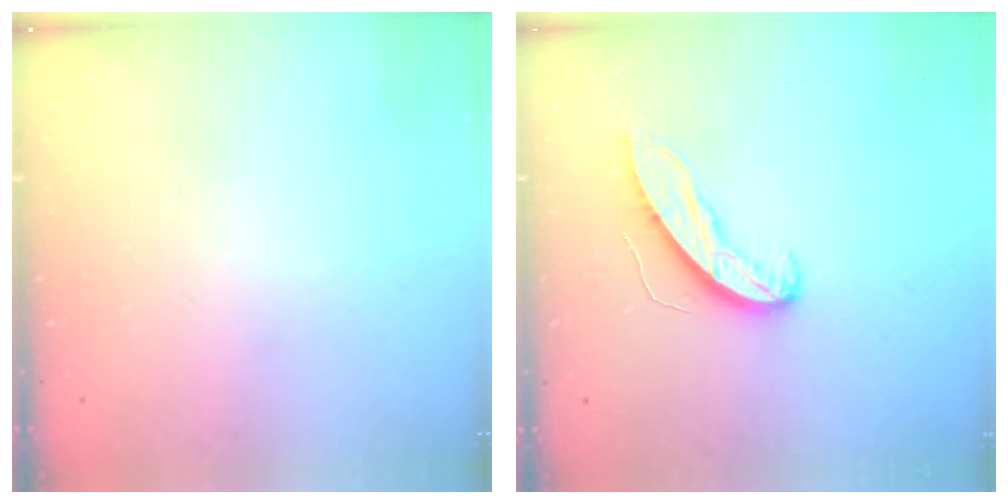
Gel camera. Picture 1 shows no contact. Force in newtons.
{"total": 9.0, "press": 9.0, "slide": 0.3}